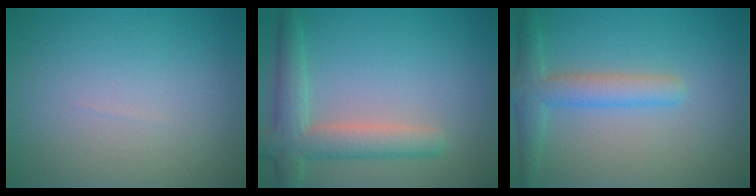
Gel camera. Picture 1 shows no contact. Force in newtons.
{"total": 4.6, "press": 4.6, "slide": 0.4}
{"total": 3.5, "press": 3.5, "slide": 0.2}